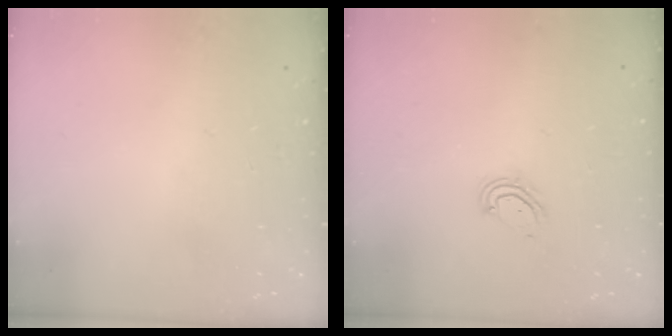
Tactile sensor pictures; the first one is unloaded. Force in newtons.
{"total": 3.9, "press": 3.9, "slide": 0.3}